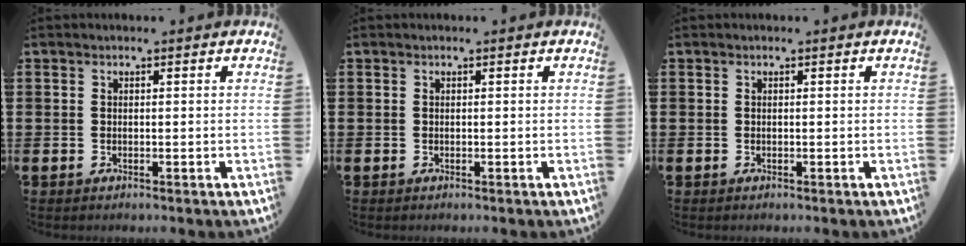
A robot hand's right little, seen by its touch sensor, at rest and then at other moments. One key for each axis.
{"total": 0.0}
{"total": 0.0}